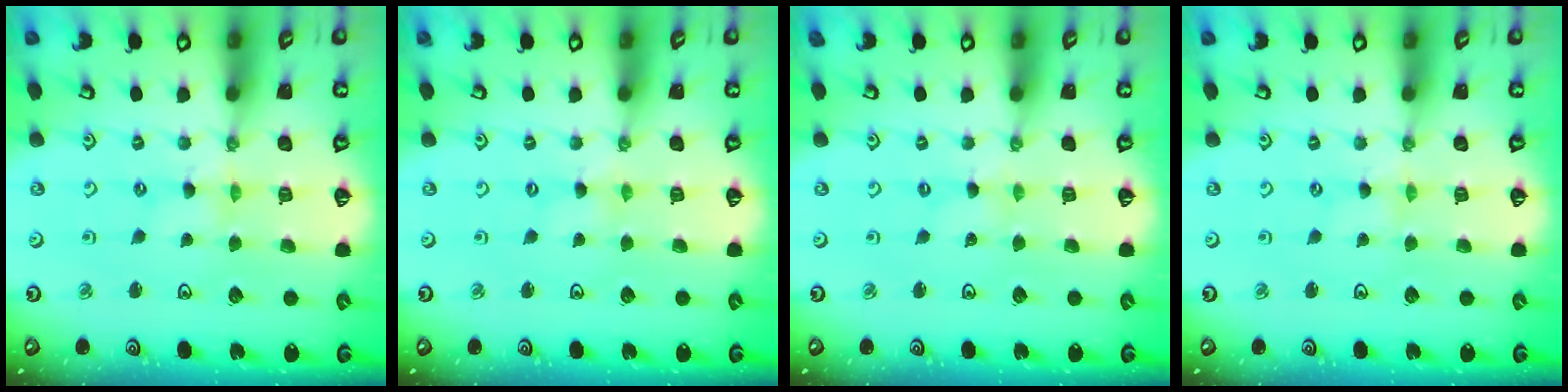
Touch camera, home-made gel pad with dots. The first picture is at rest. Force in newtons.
{"total": 0.0}
{"total": 0.0}
{"total": 0.0}